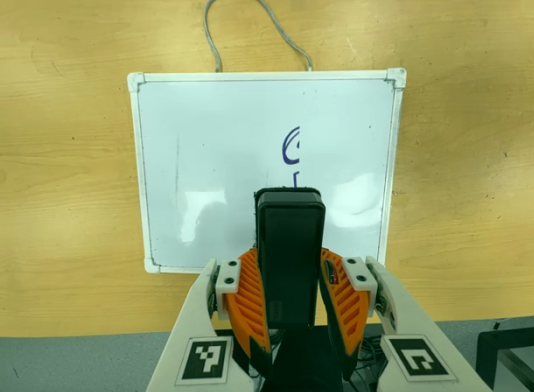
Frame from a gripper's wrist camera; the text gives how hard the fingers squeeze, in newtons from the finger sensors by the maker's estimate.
{"total": 7.6, "left": 6.0, "right": 9.1}